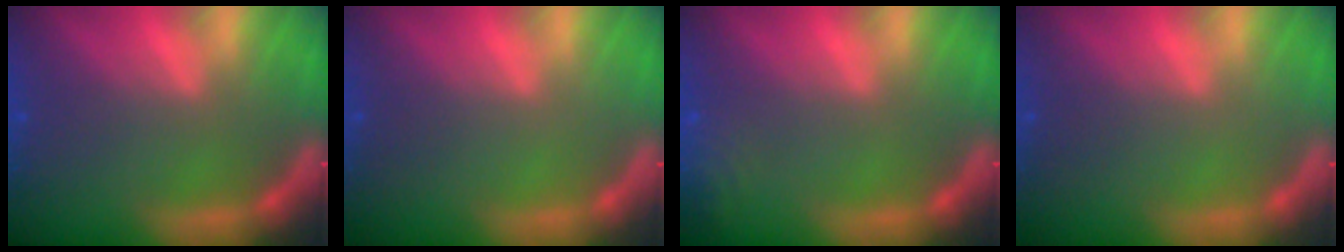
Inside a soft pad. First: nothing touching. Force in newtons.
{"total": 0.0}
{"total": 3.0}
{"total": 0.0}